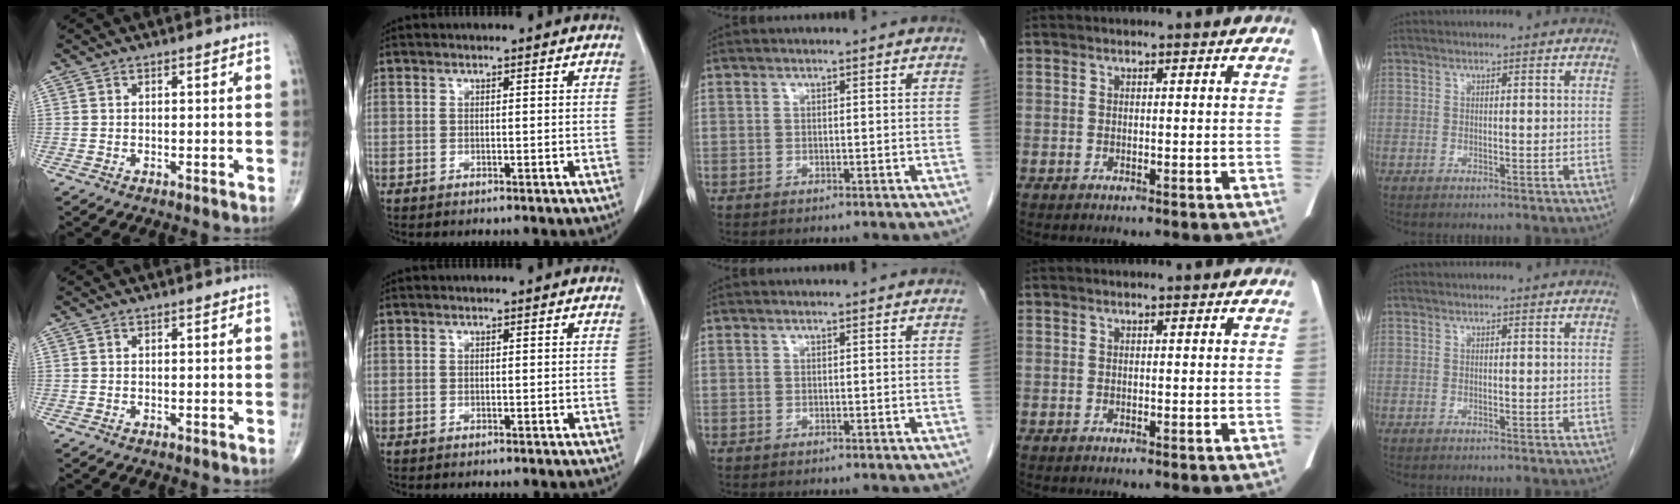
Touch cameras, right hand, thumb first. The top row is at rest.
{}